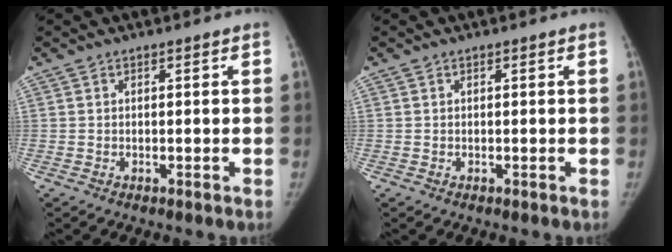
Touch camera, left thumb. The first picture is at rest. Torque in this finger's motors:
{"motor_torque": [-0.07, -0.11, -0.10, 0.35, -0.02]}